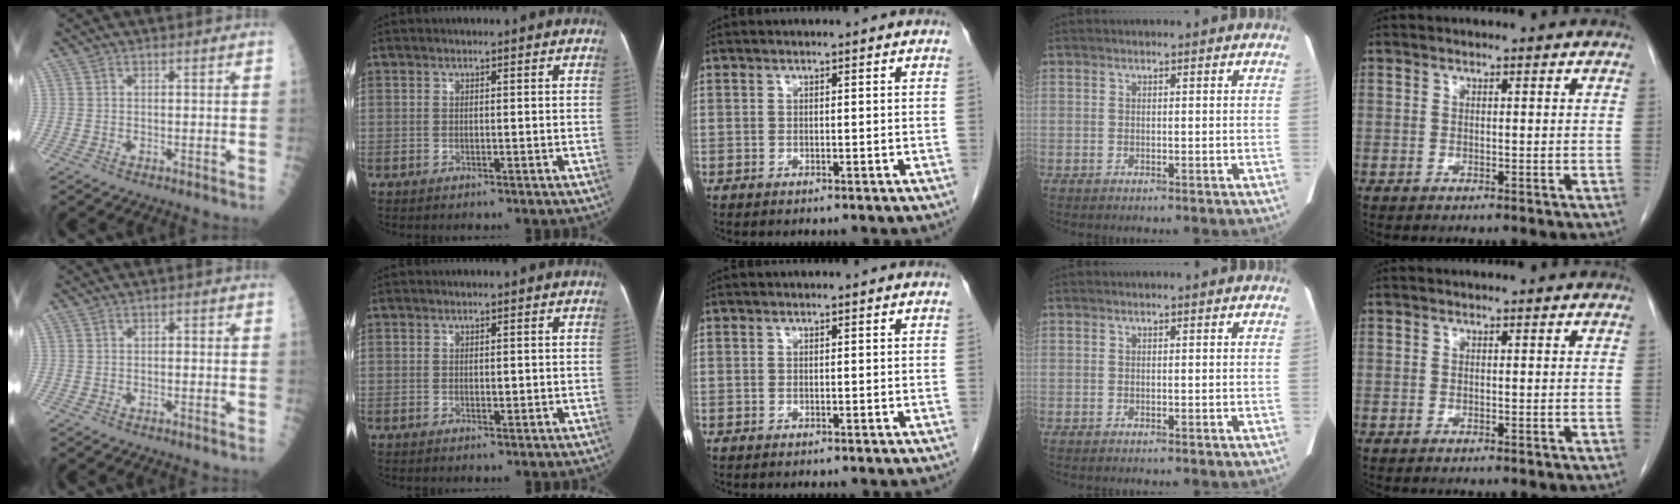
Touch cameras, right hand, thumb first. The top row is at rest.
{"thumb": {"total": 1.1, "force": [-0.1, 0.7, 0.8], "torque": [-0.007, 0.003, -0.003]}, "index": {"total": 1.4, "force": [0.0, 0.9, 1.1], "torque": [-0.016, -0.001, -0.001]}}